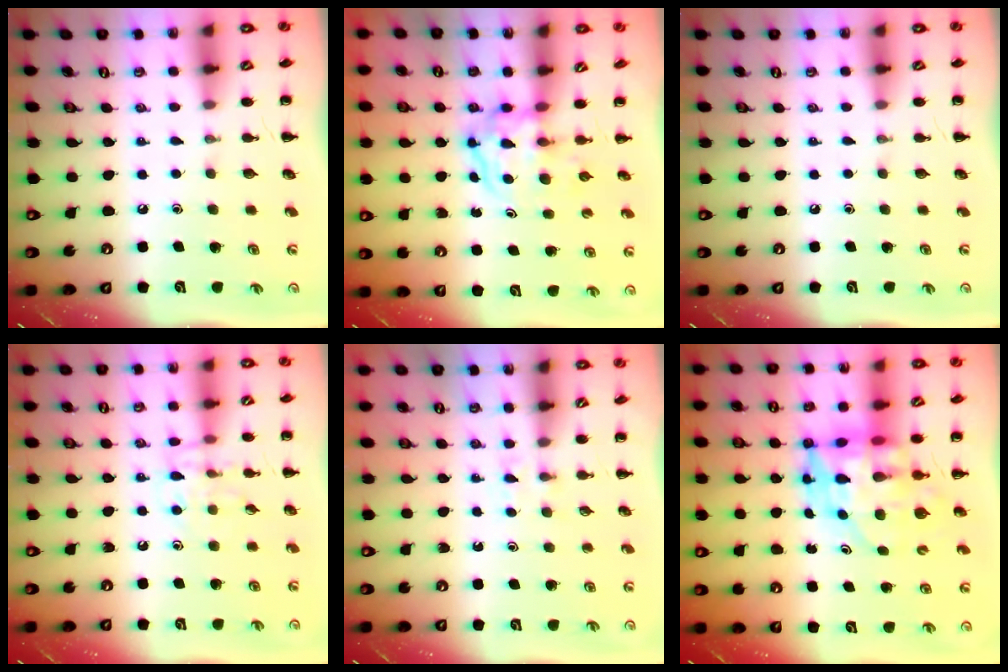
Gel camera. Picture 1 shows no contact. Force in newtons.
{"total": 3.8, "press": 3.8, "slide": 0.4}
{"total": 0.0}
{"total": 9.8, "press": 9.8, "slide": 1.1}
{"total": 2.4, "press": 2.0, "slide": 1.2}
{"total": 10.5, "press": 10.1, "slide": 3.0}